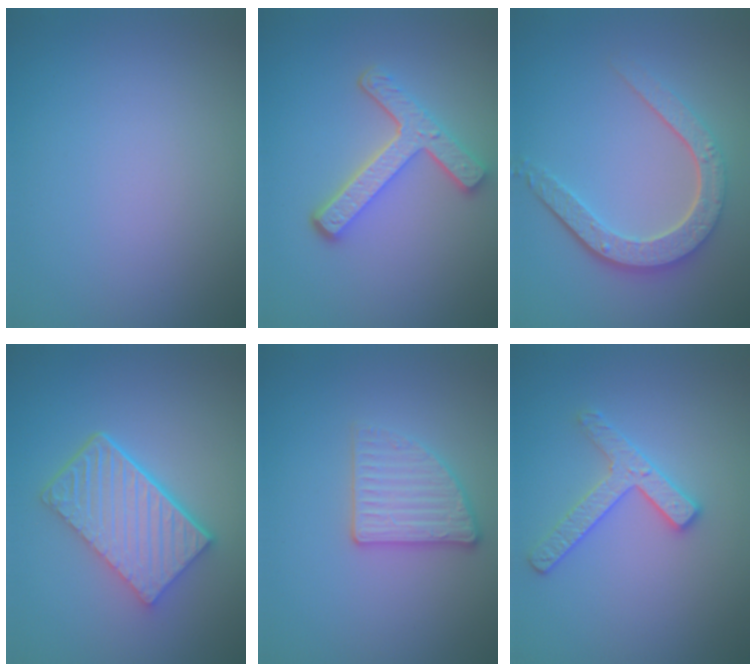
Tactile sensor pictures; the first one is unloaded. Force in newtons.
{"total": 4.5, "press": 3.4, "slide": 2.9}
{"total": 4.7, "press": 3.6, "slide": 3.1}
{"total": 6.2, "press": 4.5, "slide": 4.2}
{"total": 2.8, "press": 2.7, "slide": 0.9}
{"total": 2.6, "press": 2.5, "slide": 0.4}